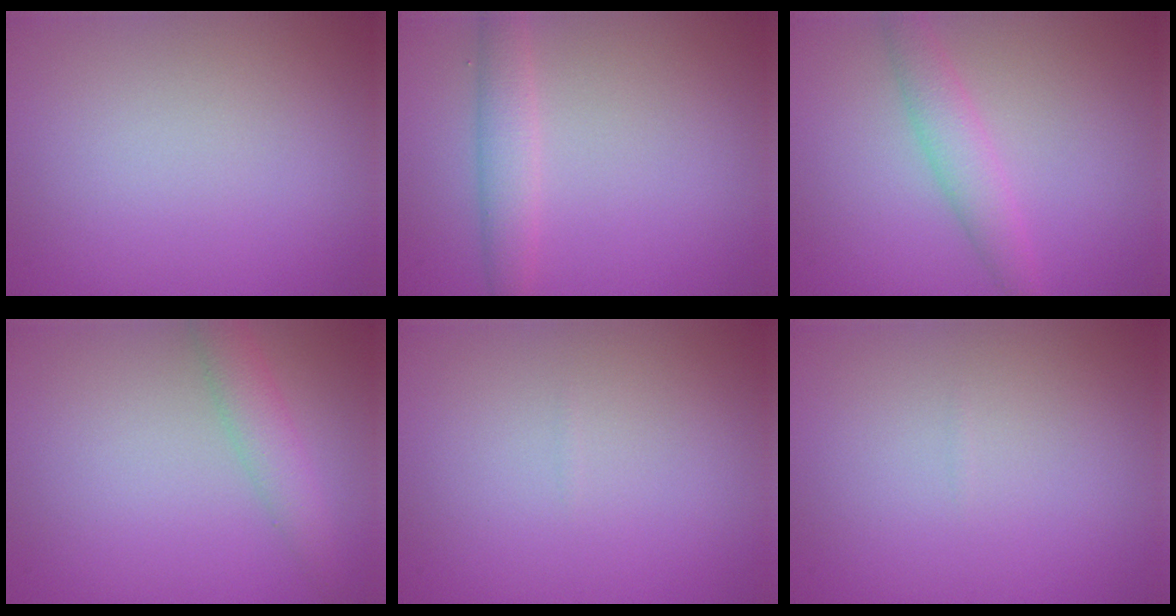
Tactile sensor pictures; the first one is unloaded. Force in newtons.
{"total": 2.4, "press": 2.4, "slide": 0.1}
{"total": 2.7, "press": 2.7, "slide": 0.1}
{"total": 2.2, "press": 2.2, "slide": 0.1}
{"total": 0.0}
{"total": 0.0}